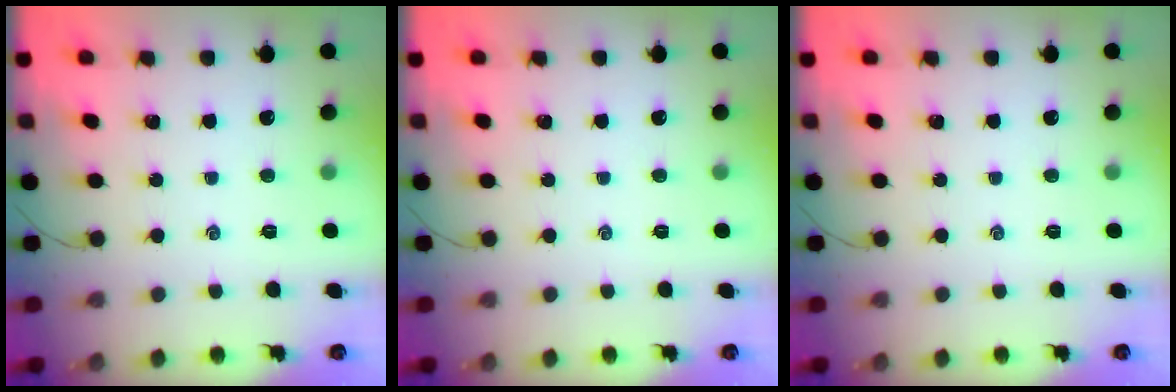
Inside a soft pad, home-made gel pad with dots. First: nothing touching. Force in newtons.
{"total": 0.0}
{"total": 0.0}